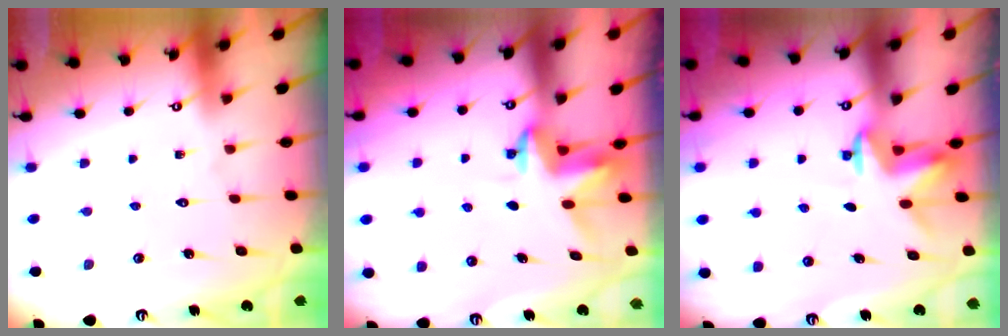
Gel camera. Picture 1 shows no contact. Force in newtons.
{"total": 3.9, "press": 3.8, "slide": 0.3}
{"total": 3.4, "press": 3.4, "slide": 0.2}